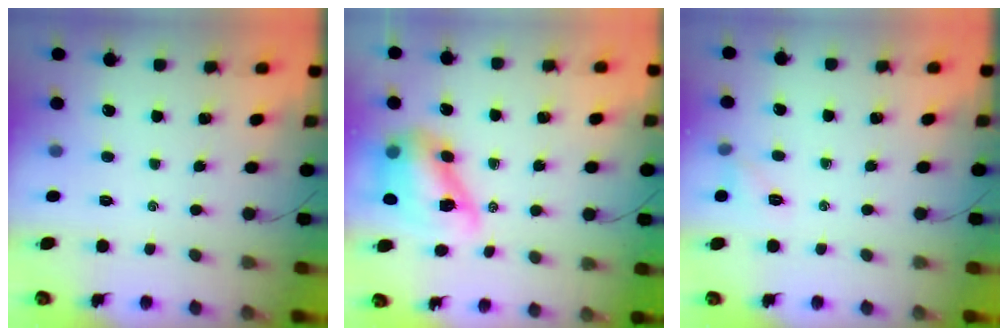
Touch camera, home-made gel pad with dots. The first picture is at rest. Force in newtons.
{"total": 10.7, "press": 10.3, "slide": 2.8}
{"total": 5.6, "press": 5.5, "slide": 1.4}